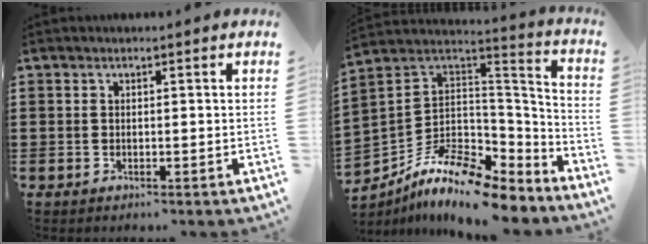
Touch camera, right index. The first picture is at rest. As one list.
[{"total": 11.1, "force": [-7.9, 4.3, 6.5], "torque": [-0.137, 0.010, -0.151]}]